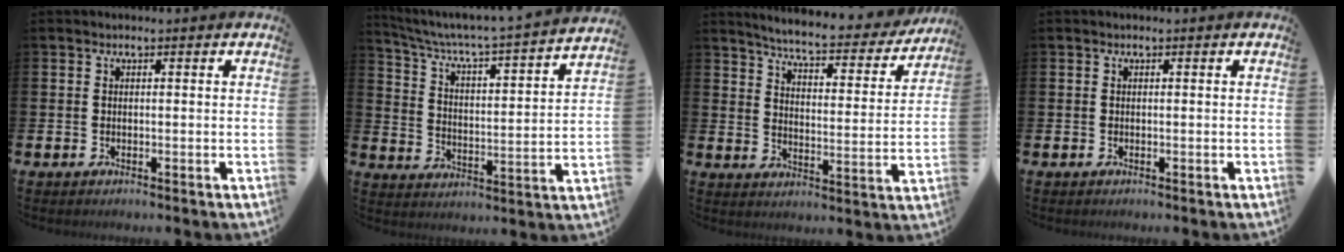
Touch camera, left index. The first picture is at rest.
{"total": 5.2, "force": [4.6, 0.3, 2.4], "torque": [-0.074, -0.046, 0.068]}
{"total": 5.9, "force": [5.5, 0.4, 2.2], "torque": [-0.063, -0.044, 0.087]}
{"total": 0.0}